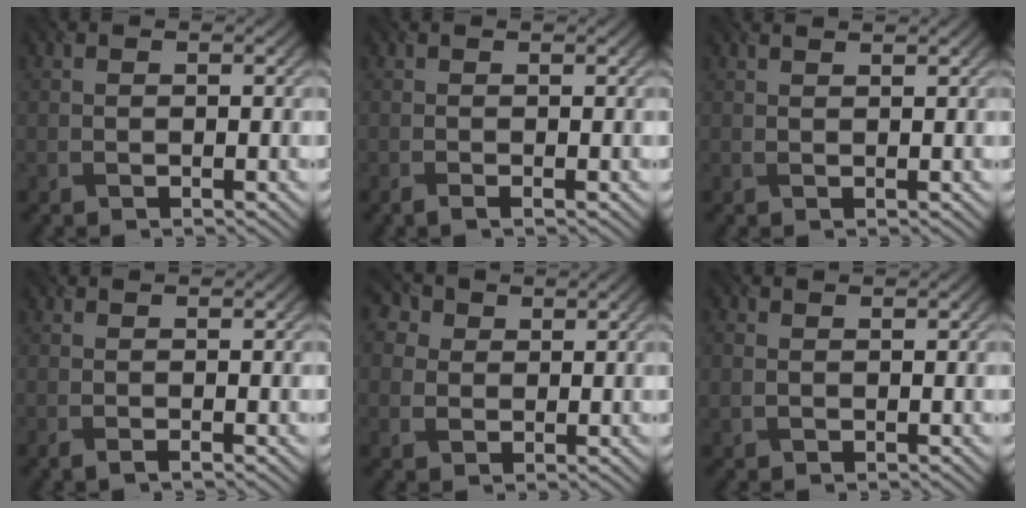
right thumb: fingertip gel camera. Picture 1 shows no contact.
{"total": 0.8, "force": [-0.2, 0.0, 0.7], "torque": [-0.017, -0.002, -0.004]}
{"total": 1.0, "force": [0.9, 0.0, 0.4], "torque": [-0.012, -0.002, 0.014]}
{"total": 0.7, "force": [-0.1, 0.0, 0.7], "torque": [-0.018, 0.000, -0.002]}
{"total": 5.5, "force": [2.7, 4.1, 2.5], "torque": [-0.104, 0.010, 0.051]}
{"total": 1.4, "force": [0.7, 0.9, 0.8], "torque": [-0.026, 0.000, 0.018]}